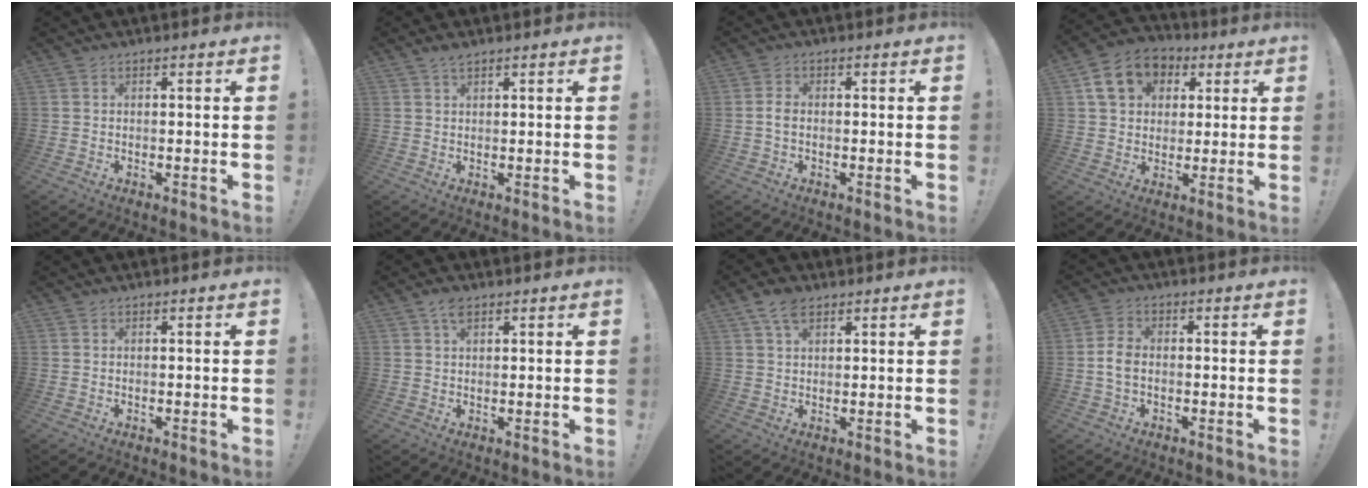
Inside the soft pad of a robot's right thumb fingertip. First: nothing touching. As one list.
[{"total": 2.1, "force": [1.7, 0.4, 1.1], "torque": [-0.016, -0.005, 0.028]}, {"total": 2.1, "force": [-0.4, 1.3, 1.6], "torque": [-0.035, 0.006, -0.009]}, {"total": 12.9, "force": [4.9, 10.4, 5.8], "torque": [-0.072, -0.009, 0.097]}, {"total": 0.0}, {"total": 3.5, "force": [2.1, 1.5, 2.3], "torque": [-0.034, -0.004, 0.034]}, {"total": 5.6, "force": [3.2, 2.8, 3.6], "torque": [-0.059, -0.006, 0.059]}, {"total": 4.6, "force": [-0.8, 3.0, 3.5], "torque": [-0.078, 0.006, -0.016]}]